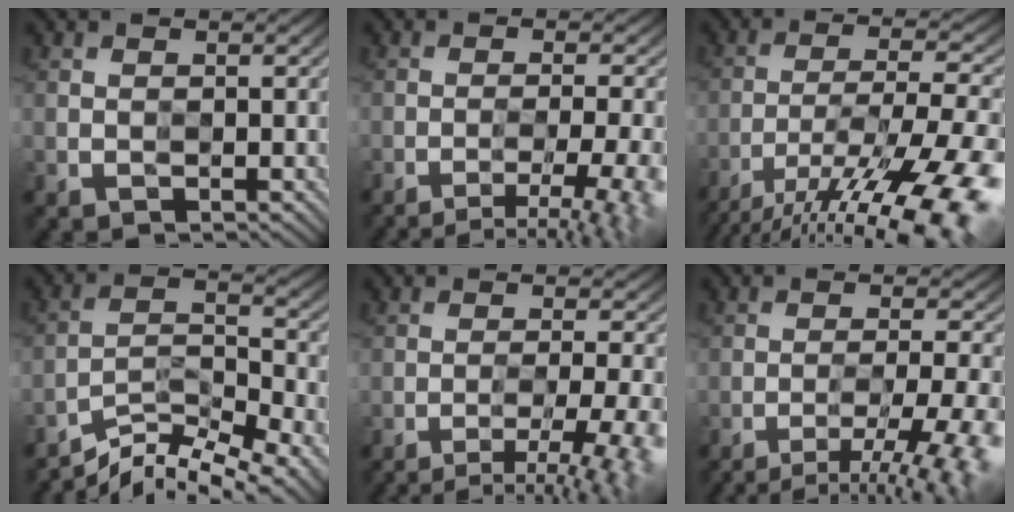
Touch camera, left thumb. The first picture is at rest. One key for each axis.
{"total": 7.1, "fx": -4.0, "fy": 1.5, "fz": 5.8, "tx": -0.084, "ty": 0.001, "tz": -0.057}
{"total": 18.3, "fx": -13.0, "fy": 4.6, "fz": 12.1, "tx": -0.193, "ty": -0.020, "tz": -0.199}
{"total": 10.3, "fx": -8.3, "fy": 2.5, "fz": 5.7, "tx": -0.103, "ty": 0.001, "tz": -0.151}
{"total": 8.2, "fx": -4.7, "fy": 1.6, "fz": 6.5, "tx": -0.097, "ty": 0.001, "tz": -0.067}
{"total": 11.2, "fx": -7.5, "fy": 2.1, "fz": 8.1, "tx": -0.129, "ty": -0.001, "tz": -0.096}